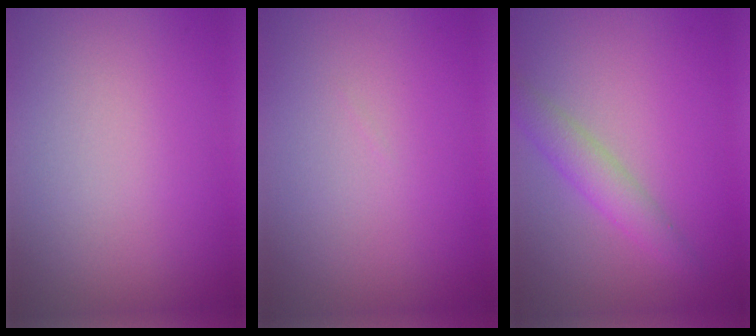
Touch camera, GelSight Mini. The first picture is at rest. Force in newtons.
{"total": 0.0}
{"total": 2.7, "press": 2.7, "slide": 0.1}